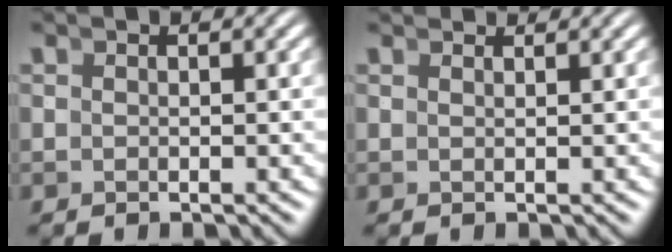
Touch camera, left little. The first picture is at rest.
{"total": 1.6, "force": [1.5, -0.5, 0.0], "torque": [0.013, 0.007, 0.025]}